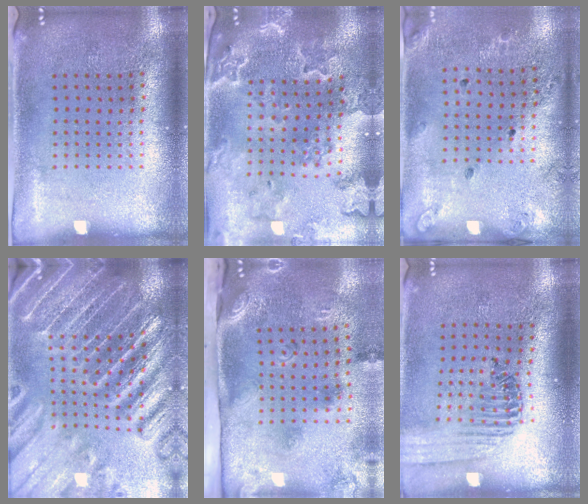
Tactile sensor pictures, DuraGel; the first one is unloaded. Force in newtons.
{"total": 2.2, "press": 2.1, "slide": 0.4}
{"total": 1.4, "press": 1.3, "slide": 0.7}
{"total": 4.8, "press": 4.4, "slide": 2.1}
{"total": 3.0, "press": 1.9, "slide": 2.3}
{"total": 1.4, "press": 1.4, "slide": 0.2}